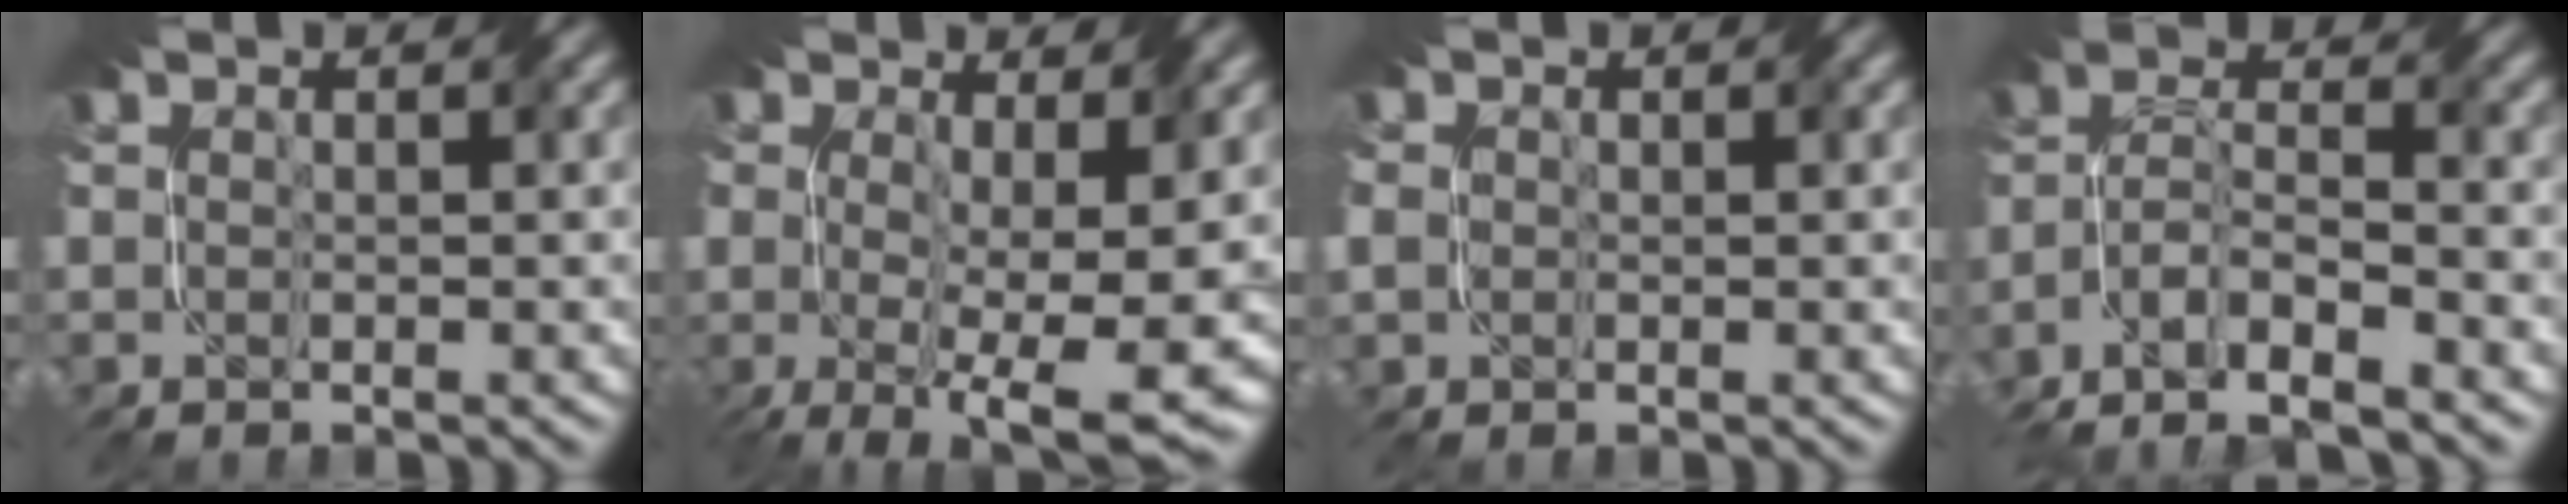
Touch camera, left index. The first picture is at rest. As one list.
[{"total": 9.5, "force": [-0.9, 4.0, 8.6], "torque": [-0.139, -0.026, -0.003]}, {"total": 2.0, "force": [0.3, 1.8, 0.9], "torque": [-0.023, 0.003, 0.007]}, {"total": 8.1, "force": [-5.9, 2.6, 5.0], "torque": [-0.092, -0.002, -0.115]}]